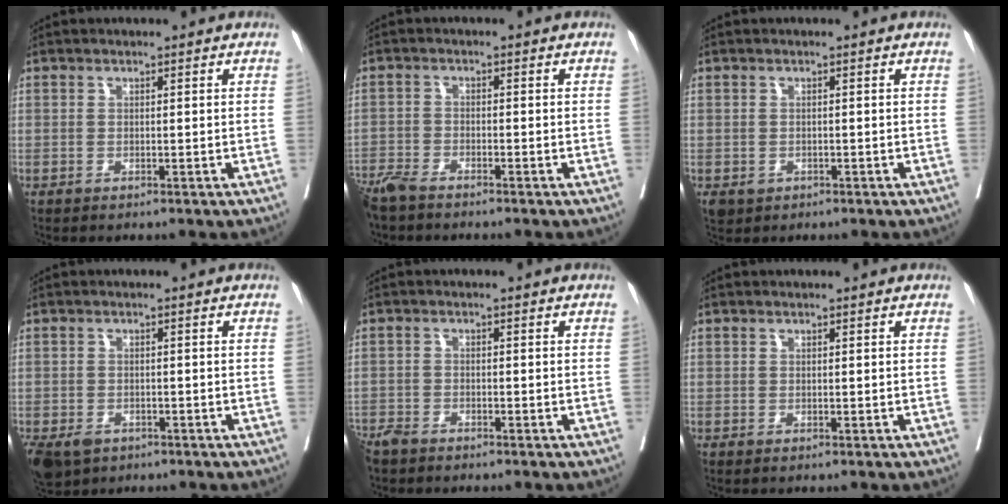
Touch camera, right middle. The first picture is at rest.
{"total": 4.6, "force": [-4.1, 0.6, 1.9], "torque": [-0.033, -0.014, -0.081]}
{"total": 2.5, "force": [-1.2, 2.0, 0.8], "torque": [-0.014, -0.002, -0.013]}
{"total": 6.9, "force": [-4.2, 4.6, 2.9], "torque": [-0.066, -0.008, -0.065]}
{"total": 3.5, "force": [-3.1, 1.0, 1.2], "torque": [-0.019, -0.007, -0.060]}
{"total": 0.0}